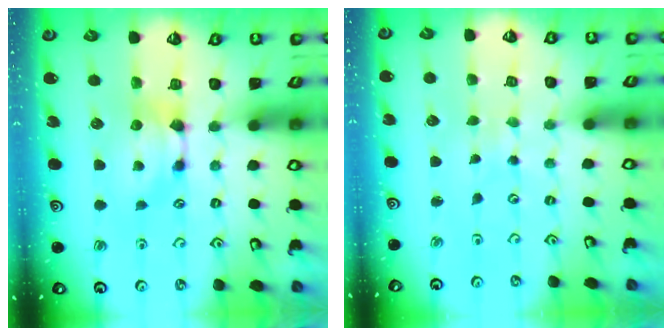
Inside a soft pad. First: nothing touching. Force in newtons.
{"total": 5.7, "press": 5.7, "slide": 0.3}